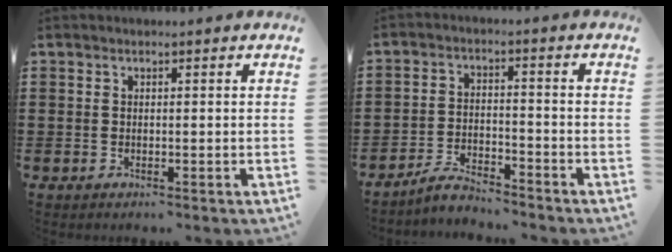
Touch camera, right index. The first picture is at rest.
{"total": 4.0, "force": [-3.9, 0.5, 0.9], "torque": [-0.025, 0.009, -0.080]}